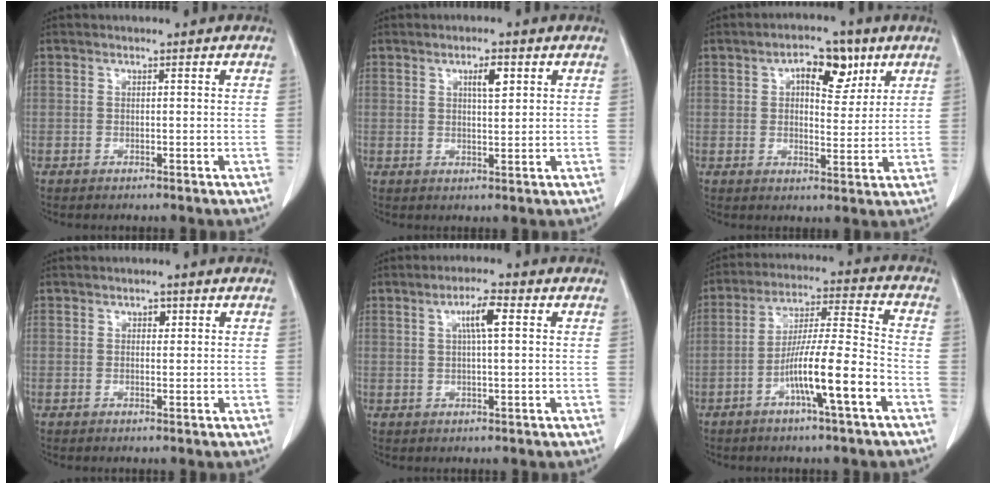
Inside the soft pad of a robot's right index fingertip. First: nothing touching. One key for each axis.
{"total": 3.8, "fx": 1.6, "fy": 1.2, "fz": 3.3, "tx": -0.058, "ty": 0.002, "tz": 0.029}
{"total": 8.3, "fx": 3.8, "fy": 4.0, "fz": 6.3, "tx": -0.096, "ty": 0.019, "tz": 0.060}
{"total": 1.7, "fx": 0.6, "fy": 1.2, "fz": 1.1, "tx": -0.025, "ty": 0.008, "tz": 0.012}
{"total": 4.9, "fx": 1.5, "fy": 0.9, "fz": 4.6, "tx": -0.087, "ty": 0.008, "tz": 0.028}
{"total": 12.6, "fx": -5.2, "fy": 0.4, "fz": 11.5, "tx": -0.206, "ty": 0.006, "tz": -0.090}